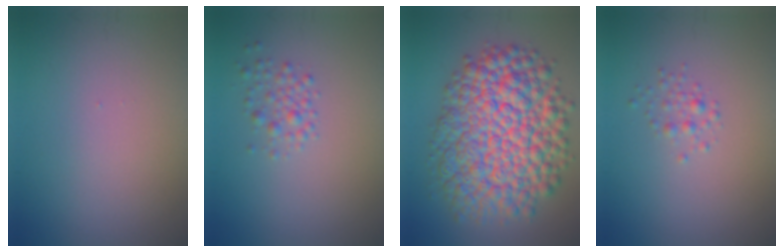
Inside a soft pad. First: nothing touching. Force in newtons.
{"total": 1.7, "press": 1.7, "slide": 0.1}
{"total": 12.4, "press": 12.4, "slide": 0.4}
{"total": 1.2, "press": 1.2, "slide": 0.0}